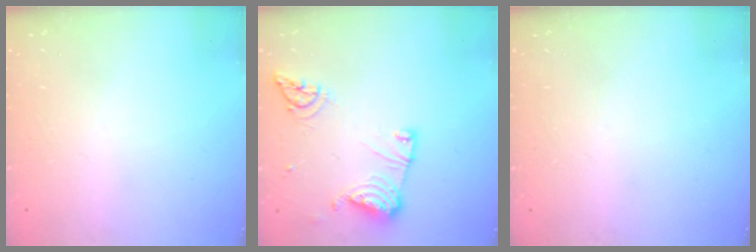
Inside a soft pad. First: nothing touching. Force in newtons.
{"total": 12.6, "press": 12.5, "slide": 1.5}
{"total": 0.0}